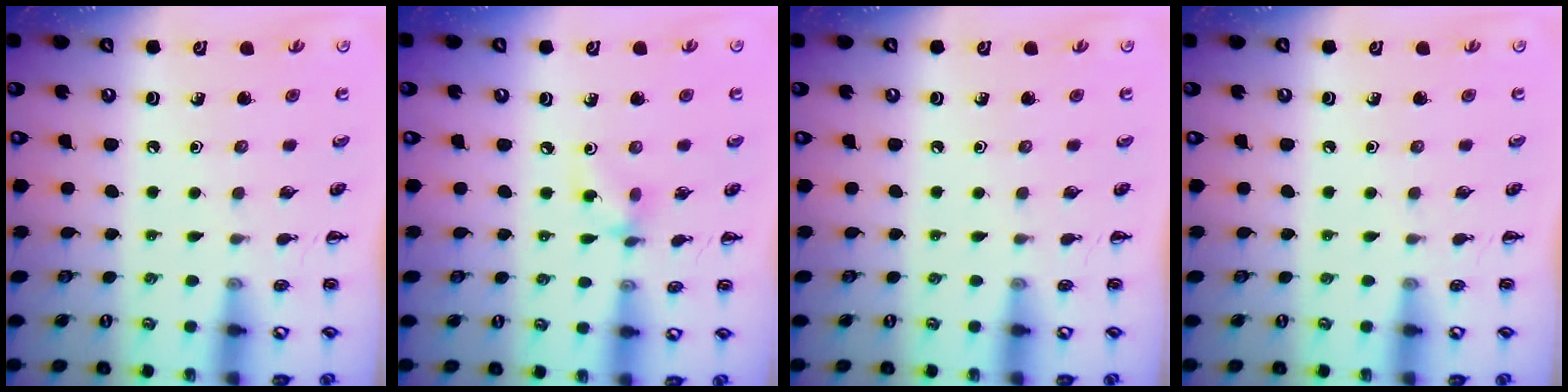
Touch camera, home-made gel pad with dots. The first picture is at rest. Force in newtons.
{"total": 5.1, "press": 4.9, "slide": 1.2}
{"total": 0.0}
{"total": 0.0}